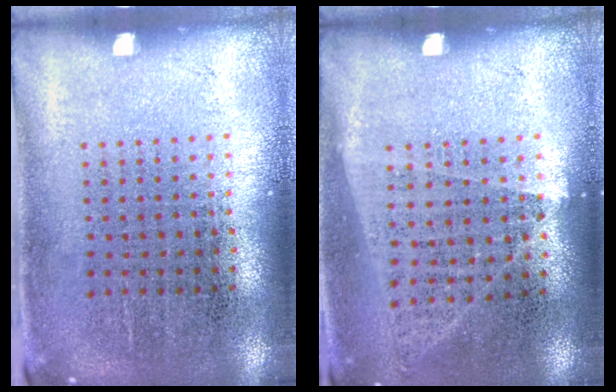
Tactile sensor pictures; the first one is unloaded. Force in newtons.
{"total": 1.0, "press": 0.9, "slide": 0.4}